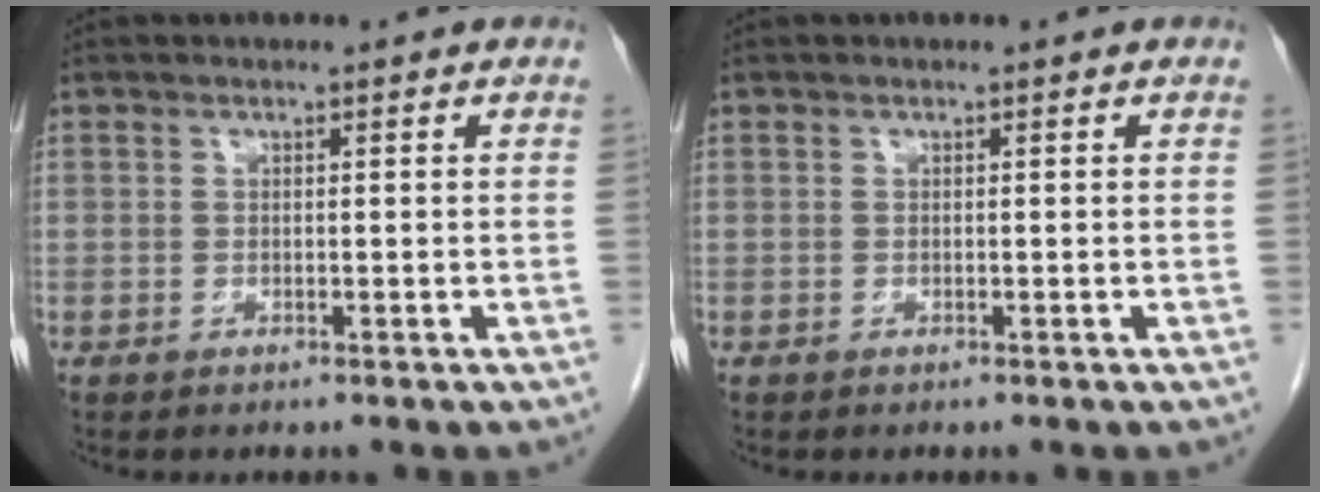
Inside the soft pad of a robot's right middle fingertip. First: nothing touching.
{"total": 0.0}